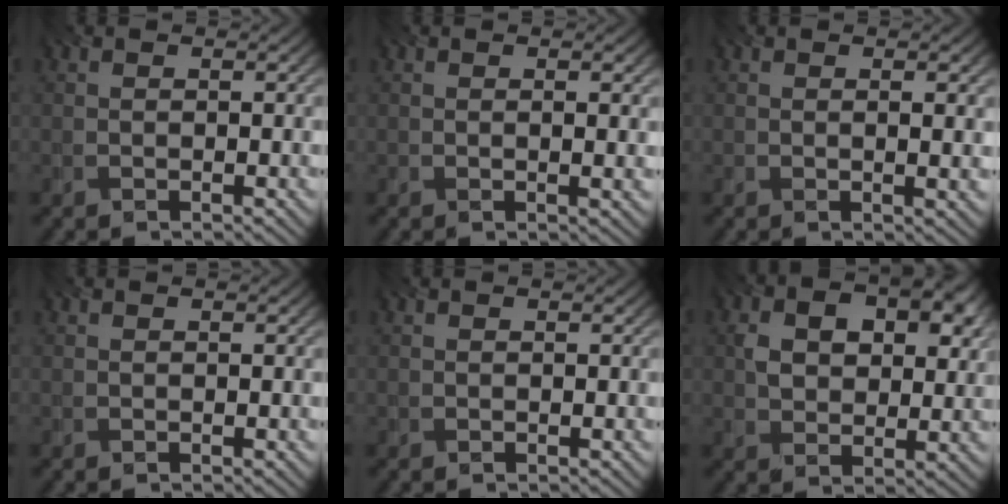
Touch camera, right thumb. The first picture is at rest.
{"total": 1.2, "force": [0.4, 0.0, 1.1], "torque": [-0.016, -0.006, 0.008]}
{"total": 1.6, "force": [0.5, 0.1, 1.5], "torque": [-0.024, -0.006, 0.011]}
{"total": 0.0}
{"total": 0.0}
{"total": 8.5, "force": [2.8, 5.7, 5.7], "torque": [-0.101, -0.007, 0.049]}